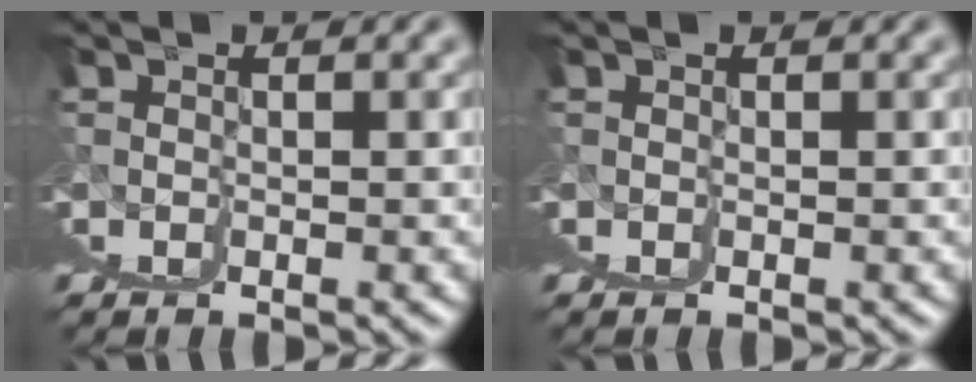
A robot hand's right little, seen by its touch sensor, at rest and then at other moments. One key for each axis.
{"total": 0.0}